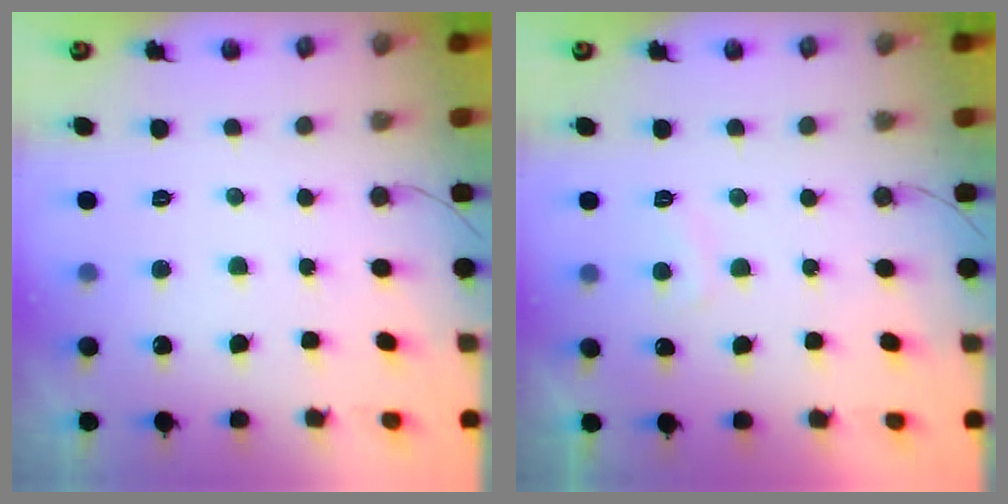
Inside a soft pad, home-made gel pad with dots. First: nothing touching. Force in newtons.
{"total": 2.1, "press": 2.0, "slide": 0.7}